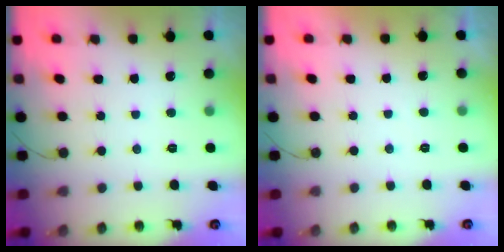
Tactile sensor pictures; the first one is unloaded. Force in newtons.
{"total": 0.8, "press": 0.7, "slide": 0.5}